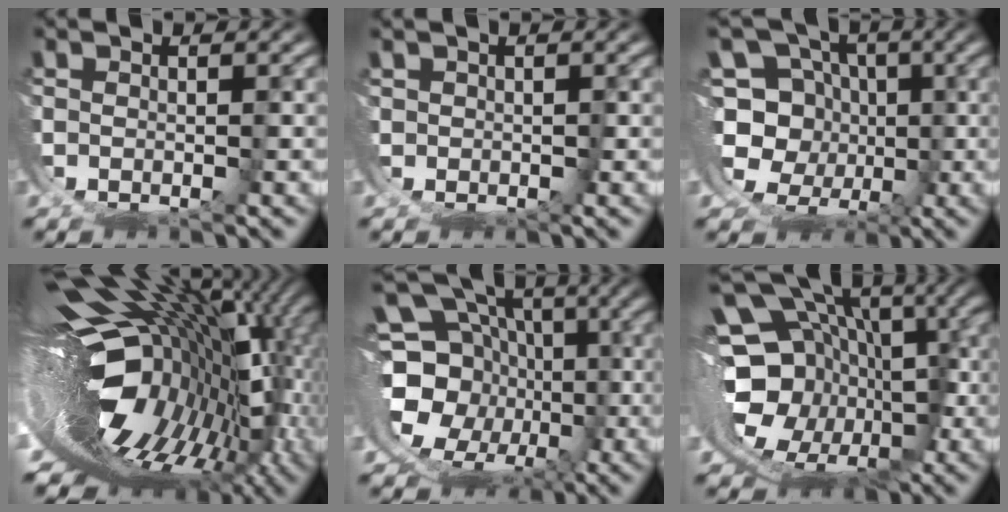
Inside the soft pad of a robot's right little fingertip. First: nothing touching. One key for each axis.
{"total": 2.7, "fx": -0.1, "fy": 2.5, "fz": 0.9, "tx": -0.035, "ty": -0.012, "tz": -0.001}
{"total": 12.4, "fx": -0.3, "fy": 10.3, "fz": 7.0, "tx": -0.156, "ty": -0.044, "tz": -0.003}
{"total": 24.8, "fx": -3.3, "fy": 14.2, "fz": 20.0, "tx": -0.286, "ty": -0.043, "tz": -0.036}
{"total": 16.4, "fx": -0.6, "fy": 13.5, "fz": 9.4, "tx": -0.191, "ty": -0.055, "tz": -0.007}
{"total": 19.7, "fx": 0.3, "fy": 14.9, "fz": 12.9, "tx": -0.245, "ty": -0.050, "tz": 0.011}